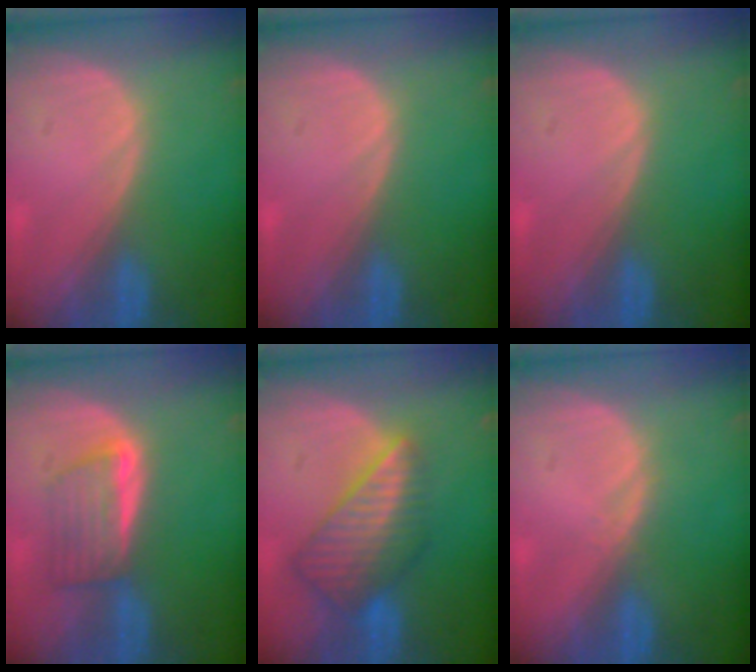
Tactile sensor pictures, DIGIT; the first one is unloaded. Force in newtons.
{"total": 0.0}
{"total": 0.0}
{"total": 5.7, "press": 5.3, "slide": 2.2}
{"total": 8.7, "press": 7.6, "slide": 4.3}
{"total": 0.8, "press": 0.6, "slide": 0.5}